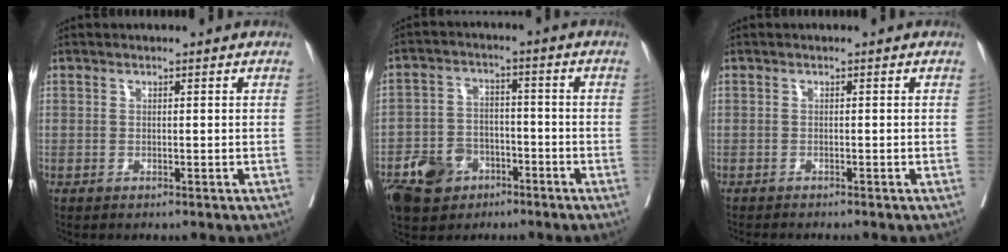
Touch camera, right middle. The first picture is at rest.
{"total": 9.8, "force": [-5.6, 6.9, 4.0], "torque": [-0.086, 0.007, -0.092]}
{"total": 2.9, "force": [-2.7, 0.0, 1.2], "torque": [-0.015, -0.005, -0.039]}